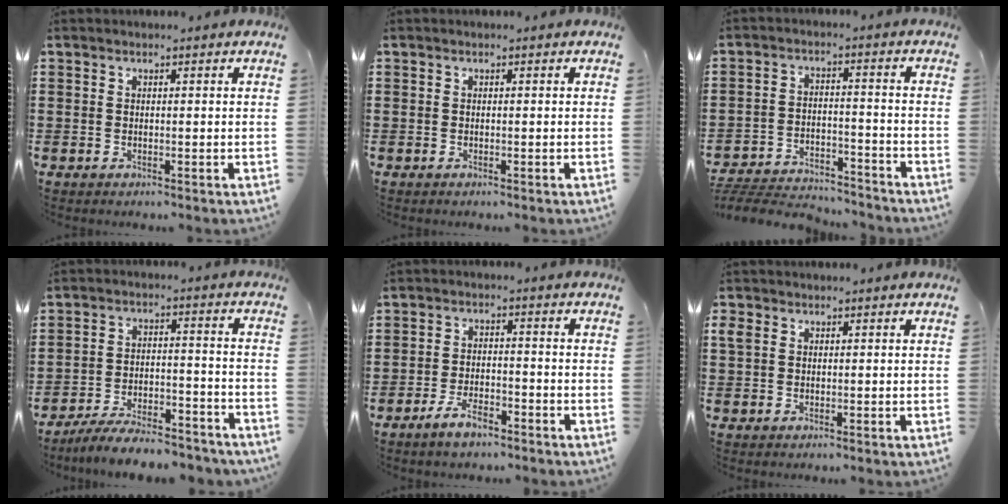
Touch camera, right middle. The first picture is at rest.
{"total": 0.0}
{"total": 5.5, "force": [-5.4, 0.9, 0.8], "torque": [-0.025, 0.007, -0.113]}
{"total": 7.5, "force": [-7.0, 0.9, 2.5], "torque": [-0.036, 0.014, -0.132]}
{"total": 4.9, "force": [-3.6, 1.8, 2.8], "torque": [-0.059, 0.008, -0.071]}
{"total": 1.7, "force": [0.6, 1.3, 0.8], "torque": [-0.019, 0.008, 0.011]}